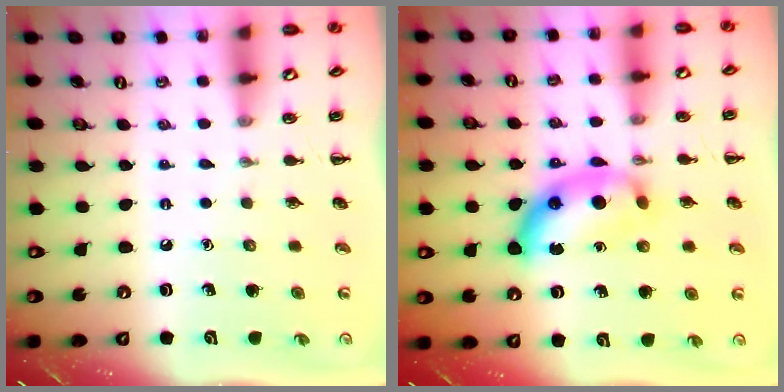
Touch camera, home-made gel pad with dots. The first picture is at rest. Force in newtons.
{"total": 12.0, "press": 12.0, "slide": 0.3}